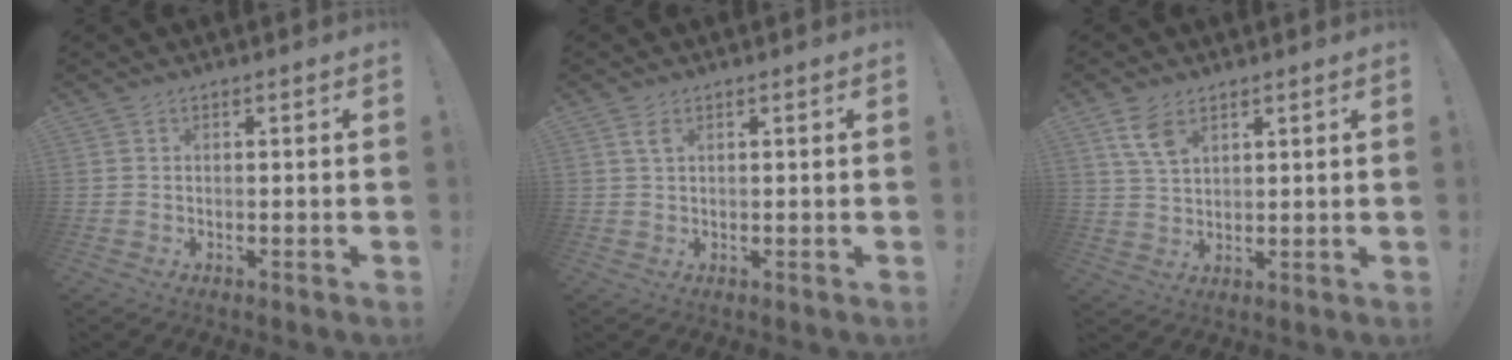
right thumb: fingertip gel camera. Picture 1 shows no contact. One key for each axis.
{"total": 2.4, "fx": 1.2, "fy": 1.0, "fz": 1.9, "tx": -0.034, "ty": 0.000, "tz": 0.019}
{"total": 7.6, "fx": 4.5, "fy": 4.2, "fz": 4.5, "tx": -0.084, "ty": -0.014, "tz": 0.087}